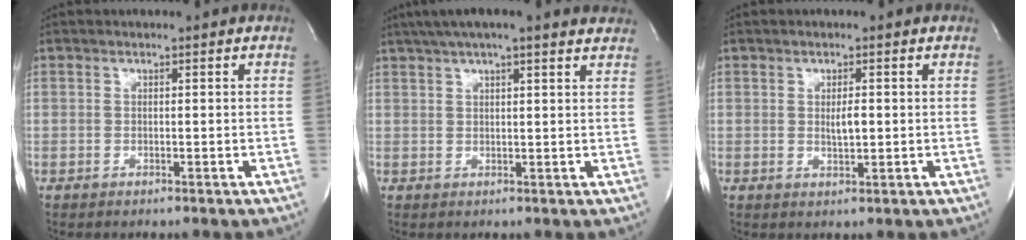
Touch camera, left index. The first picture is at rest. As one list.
[{"total": 14.1, "force": [11.9, 1.7, 7.5], "torque": [-0.123, 0.044, 0.151]}, {"total": 2.1, "force": [0.3, 0.5, 2.0], "torque": [-0.038, -0.003, 0.008]}]